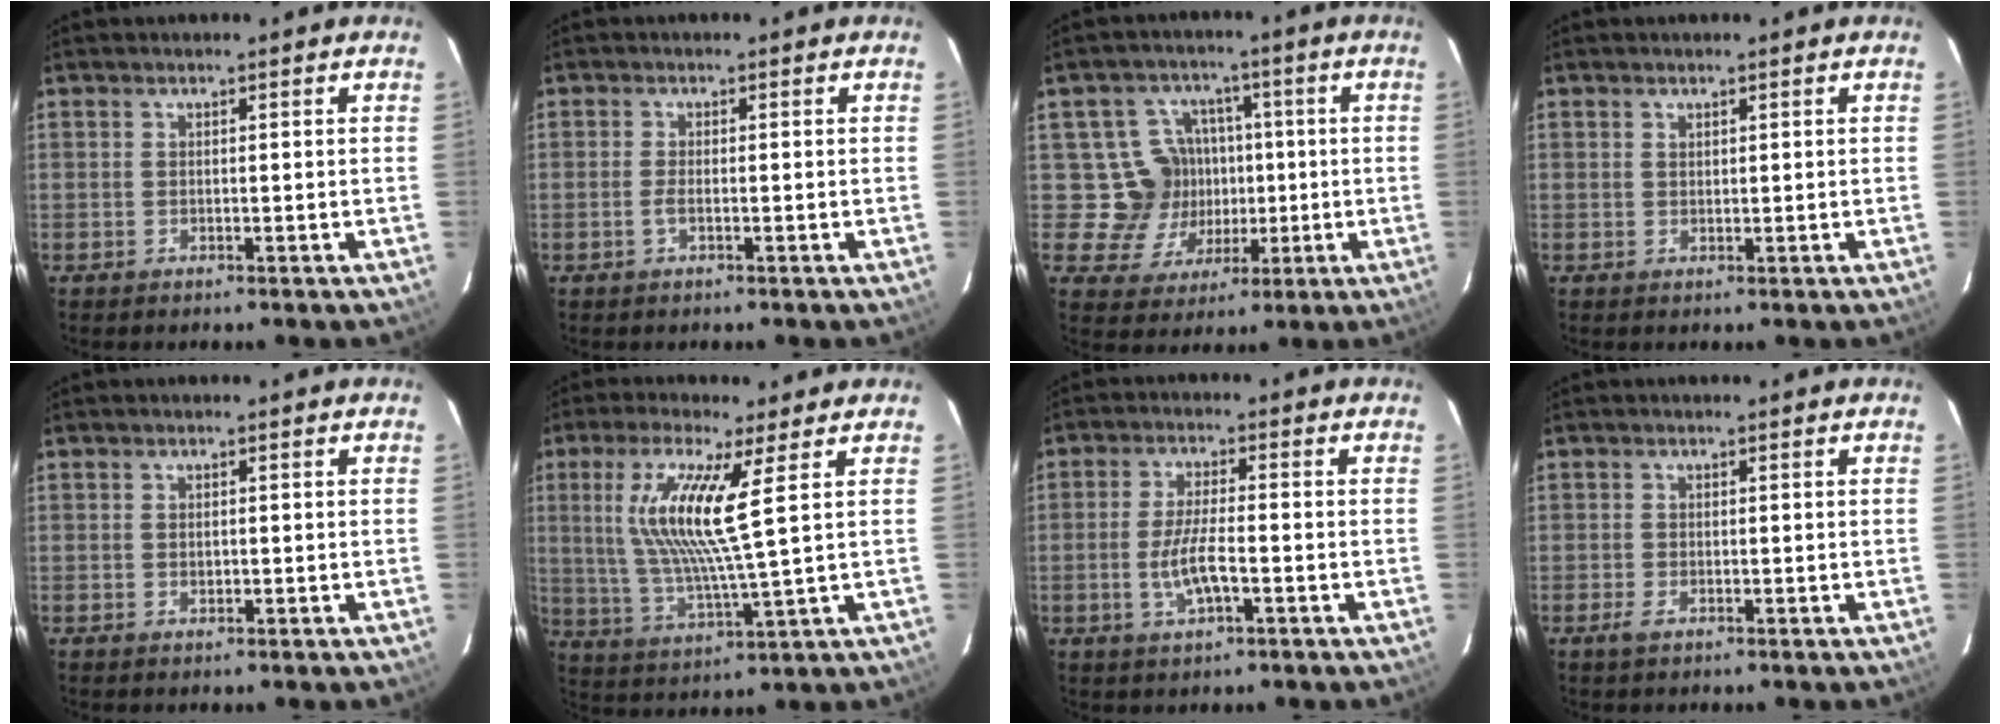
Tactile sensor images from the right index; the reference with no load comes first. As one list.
[{"total": 1.5, "force": [-0.6, 0.2, 1.4], "torque": [-0.030, 0.000, -0.011]}, {"total": 10.0, "force": [-0.1, 9.8, 2.0], "torque": [-0.046, 0.017, 0.001]}, {"total": 0.7, "force": [0.5, 0.4, 0.1], "torque": [-0.002, 0.002, 0.009]}, {"total": 1.0, "force": [-0.1, 0.7, 0.7], "torque": [-0.012, 0.003, -0.001]}, {"total": 12.5, "force": [3.8, 0.2, 11.9], "torque": [-0.231, -0.009, 0.079]}, {"total": 6.6, "force": [-2.1, 1.6, 6.0], "torque": [-0.121, -0.004, -0.040]}, {"total": 1.7, "force": [-1.0, 0.7, 1.2], "torque": [-0.026, -0.003, -0.019]}]